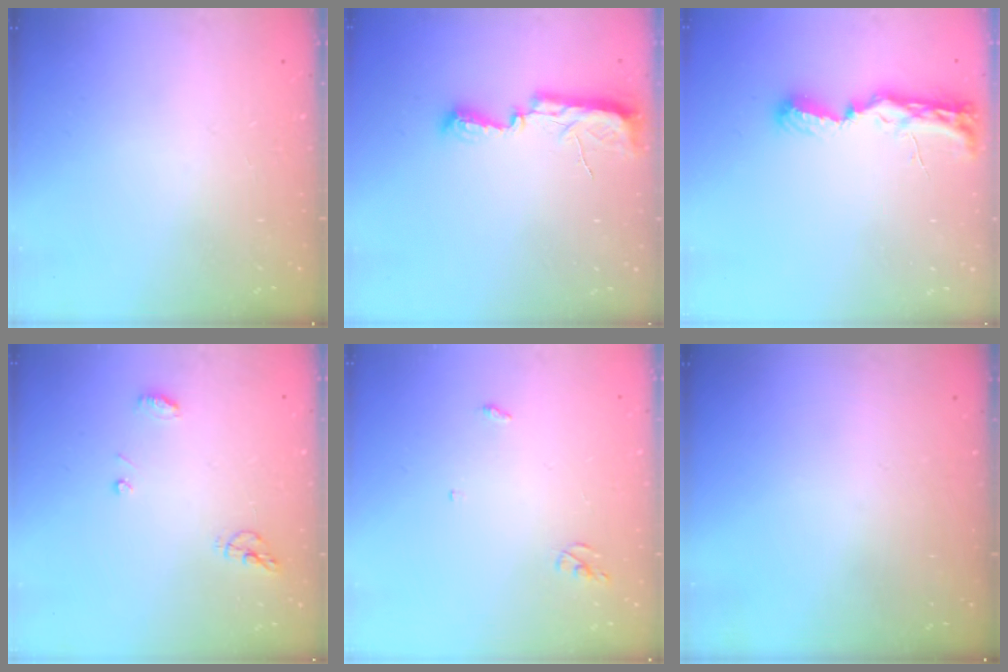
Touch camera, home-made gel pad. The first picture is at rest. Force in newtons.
{"total": 7.7, "press": 7.7, "slide": 0.8}
{"total": 7.7, "press": 7.7, "slide": 0.5}
{"total": 6.3, "press": 6.3, "slide": 0.7}
{"total": 2.6, "press": 2.6, "slide": 0.2}
{"total": 0.0}